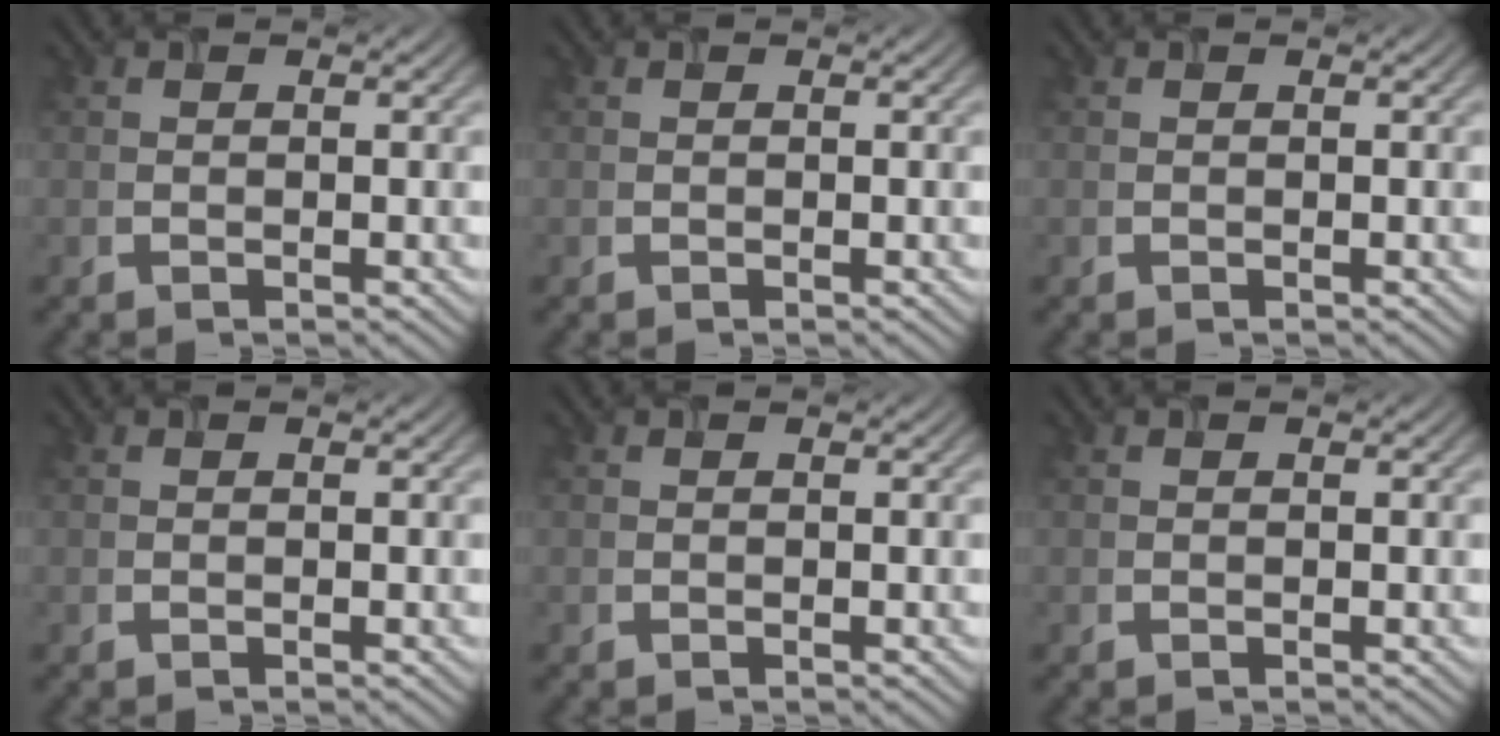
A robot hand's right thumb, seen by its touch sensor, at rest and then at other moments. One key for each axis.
{"total": 0.0}
{"total": 0.0}
{"total": 0.0}
{"total": 0.0}
{"total": 0.0}